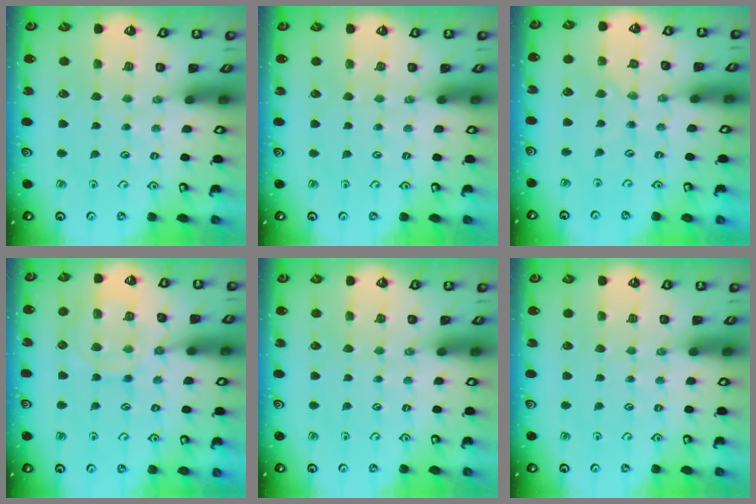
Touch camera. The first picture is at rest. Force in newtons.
{"total": 0.0}
{"total": 0.0}
{"total": 12.5, "press": 12.5, "slide": 1.2}
{"total": 0.0}
{"total": 0.0}